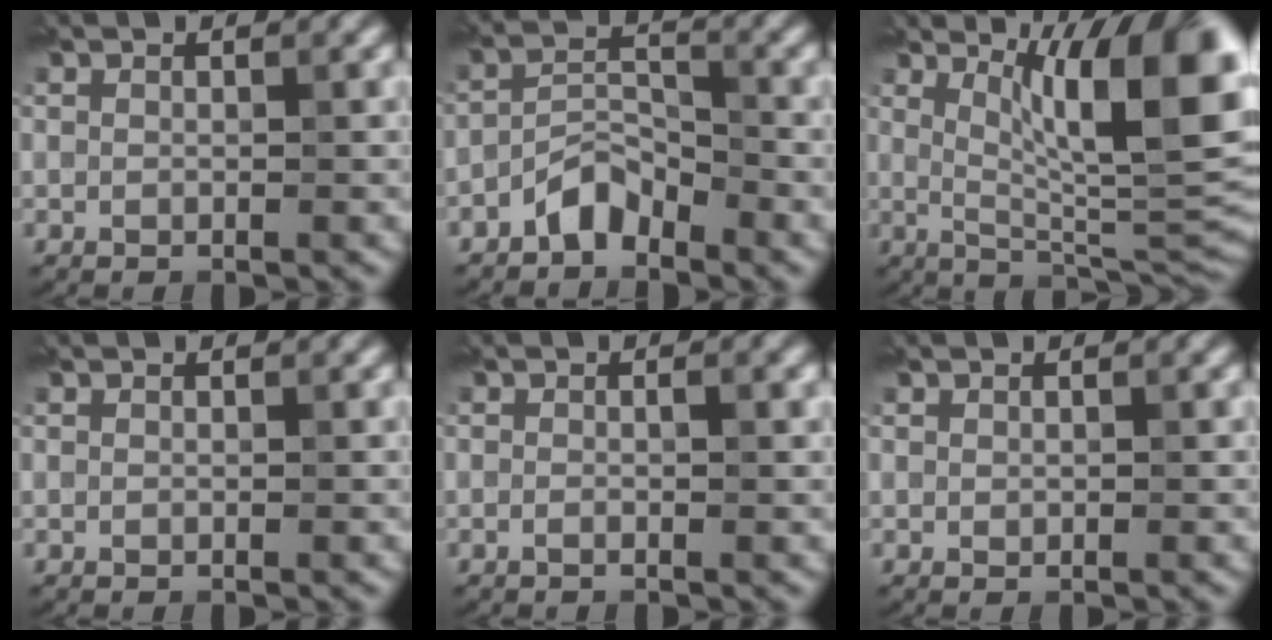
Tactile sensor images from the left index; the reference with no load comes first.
{"total": 4.1, "force": [-3.9, -0.5, -0.9], "torque": [-0.006, -0.002, -0.045]}
{"total": 10.8, "force": [2.7, 1.8, 10.3], "torque": [-0.143, -0.013, 0.077]}
{"total": 0.0}
{"total": 1.4, "force": [-1.3, -0.6, 0.2], "torque": [-0.016, -0.012, -0.003]}
{"total": 0.6, "force": [0.0, -0.4, -0.4], "torque": [-0.002, -0.006, 0.014]}